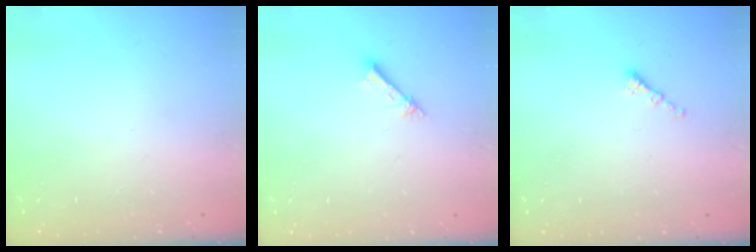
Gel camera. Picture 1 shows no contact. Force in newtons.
{"total": 1.6, "press": 1.6, "slide": 0.2}
{"total": 0.8, "press": 0.8, "slide": 0.2}